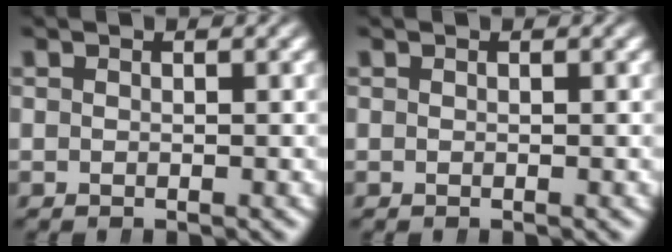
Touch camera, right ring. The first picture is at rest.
{"total": 0.0}